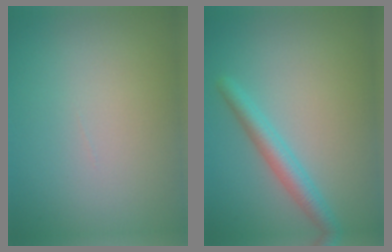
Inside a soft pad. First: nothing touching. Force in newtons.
{"total": 2.9, "press": 2.9, "slide": 0.2}